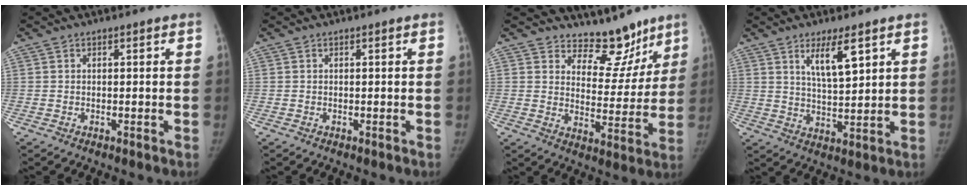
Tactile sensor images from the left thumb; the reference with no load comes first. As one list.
[{"total": 0.0}, {"total": 10.9, "force": [9.0, 5.6, 2.4], "torque": [0.019, -0.074, 0.131]}, {"total": 7.7, "force": [4.2, 2.2, 6.1], "torque": [-0.096, -0.033, 0.079]}]